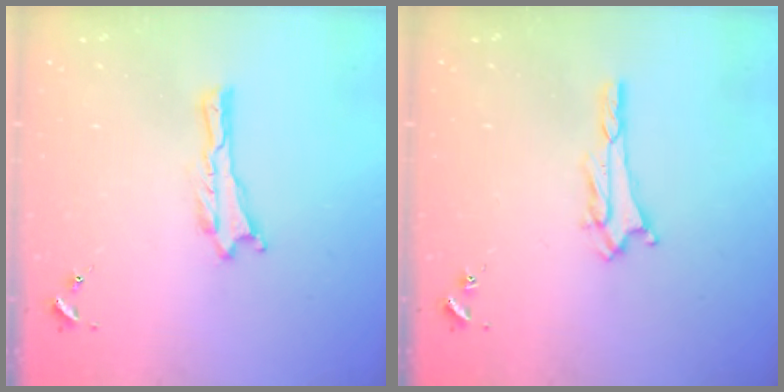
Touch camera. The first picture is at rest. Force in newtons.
{"total": 2.4, "press": 2.4, "slide": 0.4}